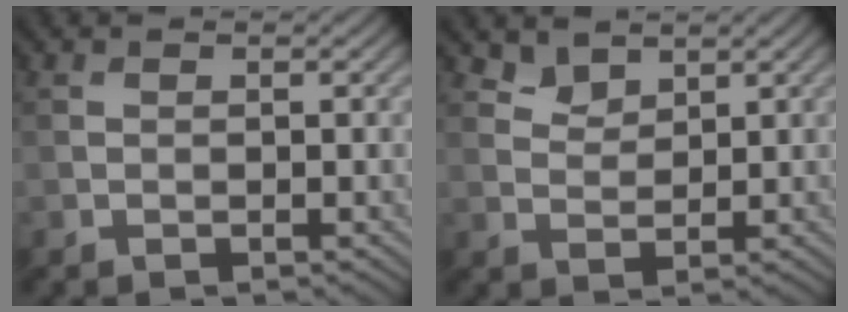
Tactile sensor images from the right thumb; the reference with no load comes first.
{"total": 2.5, "force": [2.1, 1.1, 0.7], "torque": [-0.018, -0.006, 0.048]}